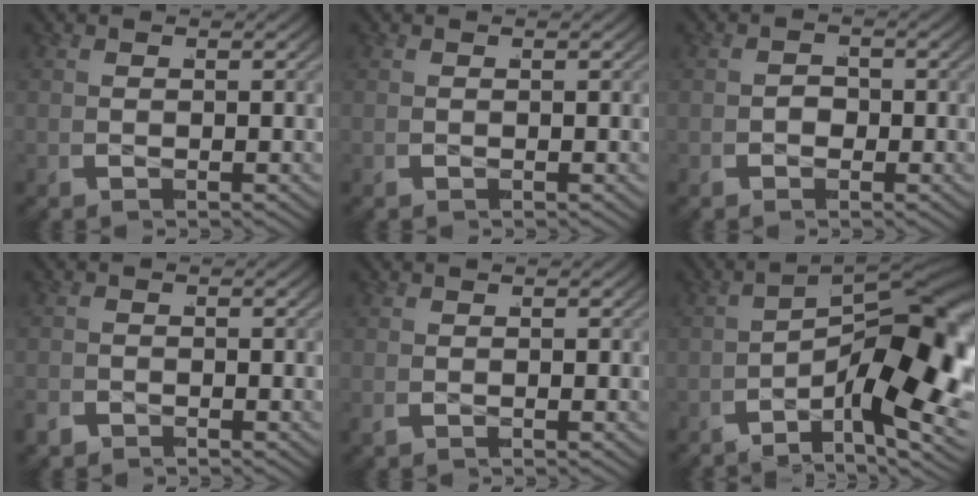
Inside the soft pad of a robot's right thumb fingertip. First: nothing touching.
{"total": 0.0}
{"total": 1.6, "force": [-0.7, 1.2, 0.8], "torque": [-0.011, -0.002, -0.012]}
{"total": 0.9, "force": [-0.7, 0.4, -0.1], "torque": [0.006, 0.006, -0.020]}
{"total": 0.0}
{"total": 15.8, "force": [-3.1, 7.3, 13.6], "torque": [-0.203, -0.029, -0.043]}